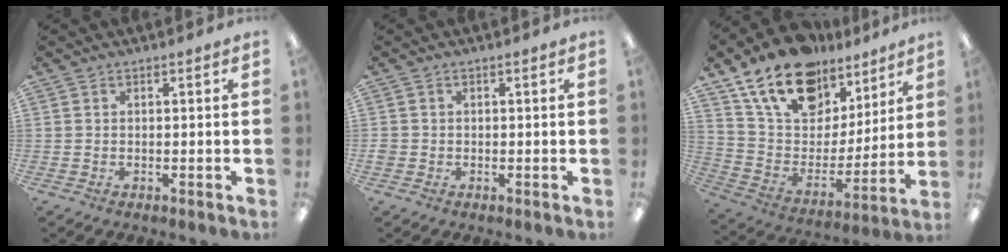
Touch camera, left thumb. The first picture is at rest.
{"total": 1.3, "force": [-0.3, 1.2, 0.4], "torque": [-0.007, 0.004, -0.006]}
{"total": 19.6, "force": [14.0, 11.2, 7.9], "torque": [-0.144, -0.087, 0.254]}